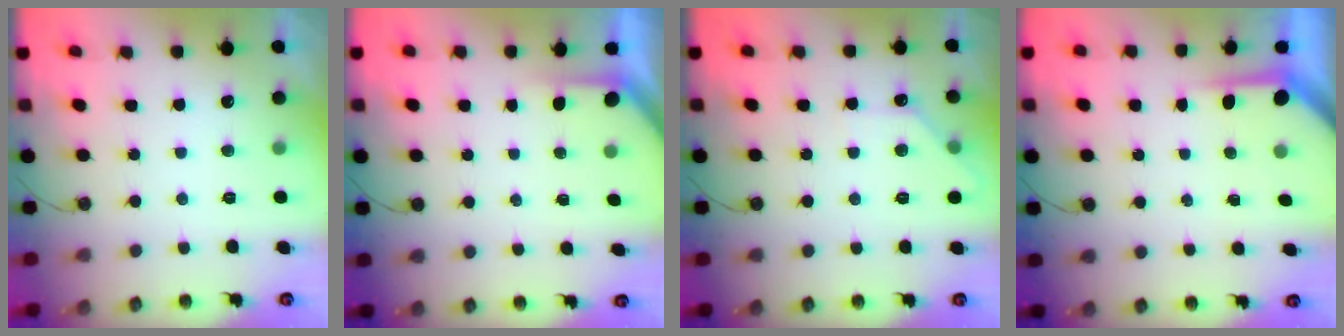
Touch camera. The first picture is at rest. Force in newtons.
{"total": 1.9, "press": 1.9, "slide": 0.2}
{"total": 5.7, "press": 5.7, "slide": 0.8}
{"total": 3.9, "press": 3.9, "slide": 0.4}